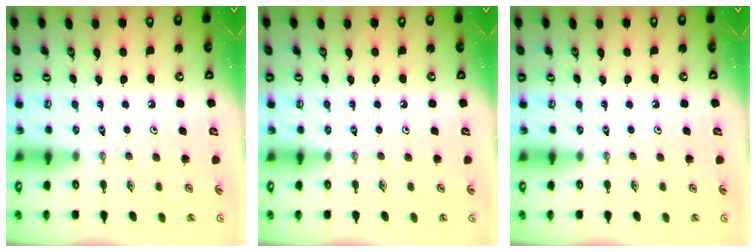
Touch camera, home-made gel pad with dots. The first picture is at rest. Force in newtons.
{"total": 0.0}
{"total": 0.0}